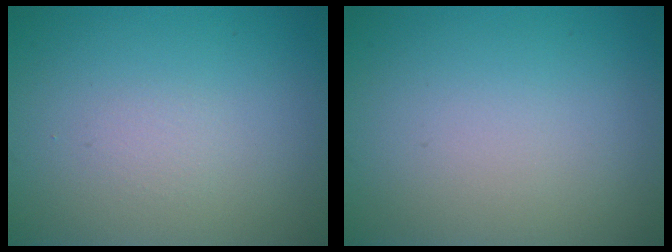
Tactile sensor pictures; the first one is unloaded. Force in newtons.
{"total": 0.0}